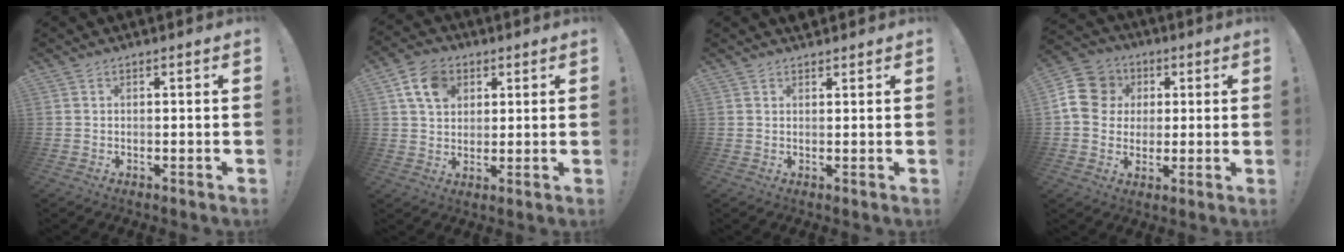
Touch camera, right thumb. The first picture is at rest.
{"total": 10.2, "force": [4.4, 7.5, 5.3], "torque": [-0.089, -0.003, 0.087]}
{"total": 1.5, "force": [1.3, 0.6, 0.2], "torque": [0.003, -0.006, 0.025]}
{"total": 13.4, "force": [2.2, 11.9, 5.8], "torque": [-0.095, 0.005, 0.050]}